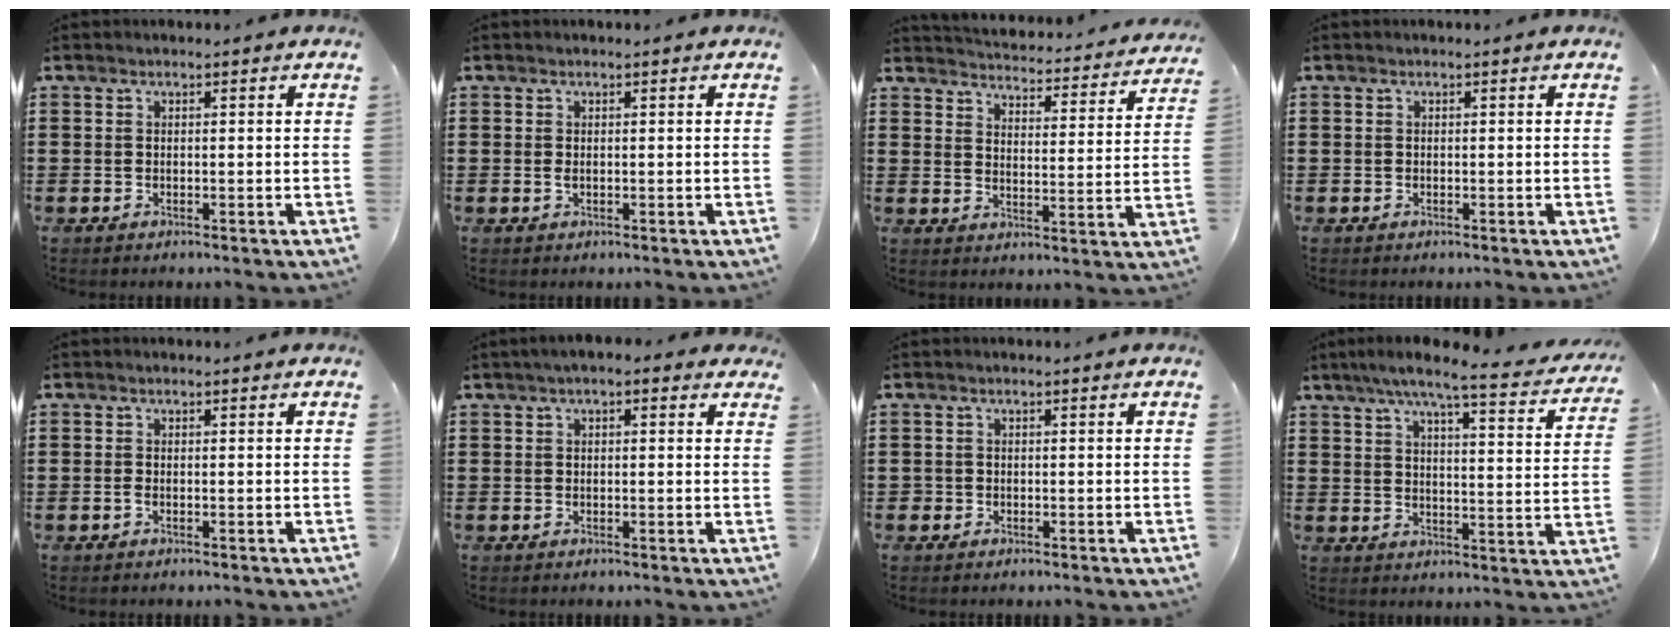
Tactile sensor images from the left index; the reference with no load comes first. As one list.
[{"total": 0.6, "force": [0.1, 0.2, 0.6], "torque": [-0.014, -0.001, 0.003]}, {"total": 3.6, "force": [3.6, -0.2, 0.3], "torque": [-0.020, -0.038, 0.052]}, {"total": 0.0}, {"total": 0.6, "force": [-0.1, 0.1, 0.5], "torque": [-0.010, -0.004, -0.001]}, {"total": 1.9, "force": [1.0, 1.0, 1.3], "torque": [-0.028, 0.009, 0.016]}, {"total": 0.7, "force": [-0.1, 0.7, 0.1], "torque": [-0.004, 0.005, -0.004]}, {"total": 7.1, "force": [5.7, -0.3, 4.2], "torque": [-0.093, -0.032, 0.092]}]